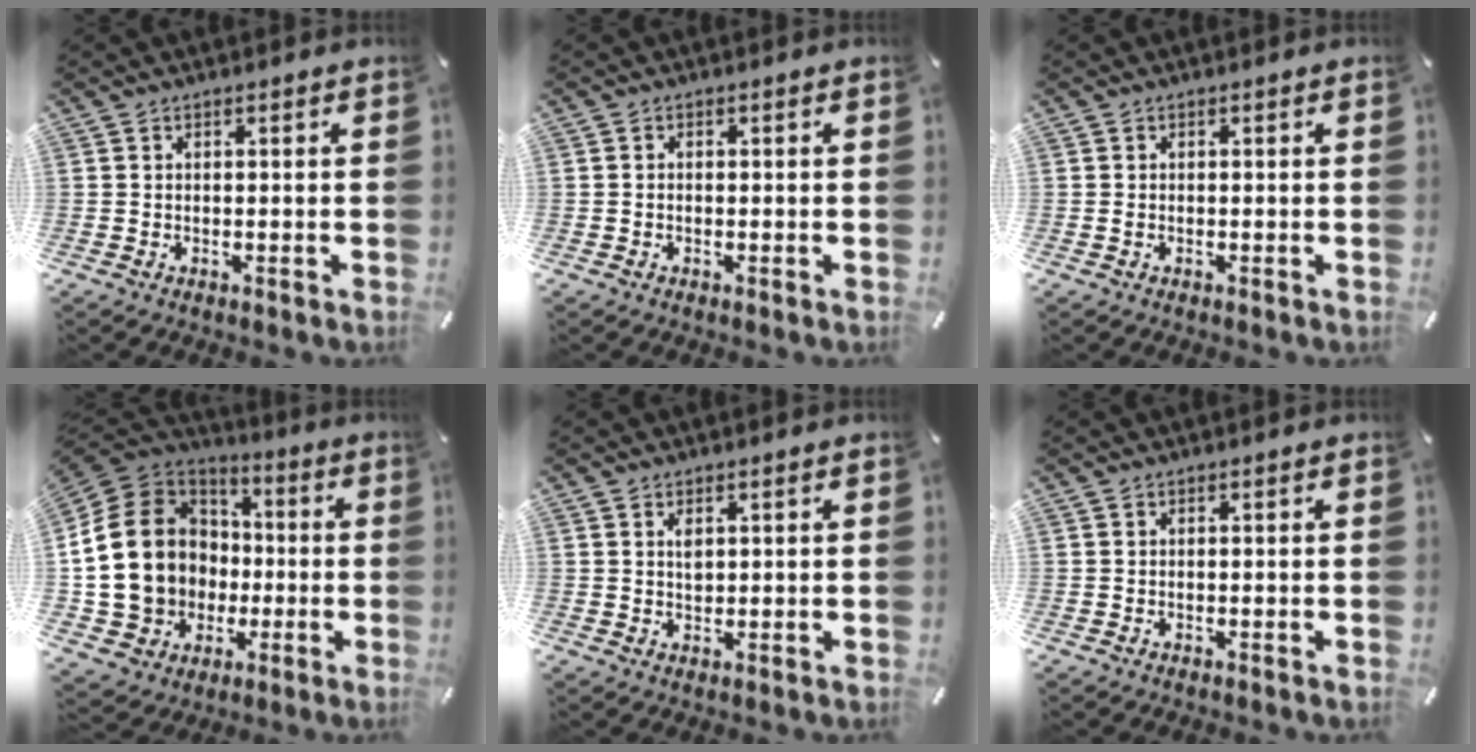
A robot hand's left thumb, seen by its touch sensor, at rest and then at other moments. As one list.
[{"total": 0.7, "force": [-0.3, 0.6, 0.4], "torque": [-0.007, 0.002, -0.007]}, {"total": 0.8, "force": [-0.2, 0.5, 0.6], "torque": [-0.012, 0.000, -0.004]}, {"total": 21.7, "force": [-0.5, 18.8, 10.8], "torque": [-0.230, 0.010, 0.015]}, {"total": 2.0, "force": [0.7, 1.2, 1.3], "torque": [-0.022, -0.002, 0.012]}, {"total": 0.0}]